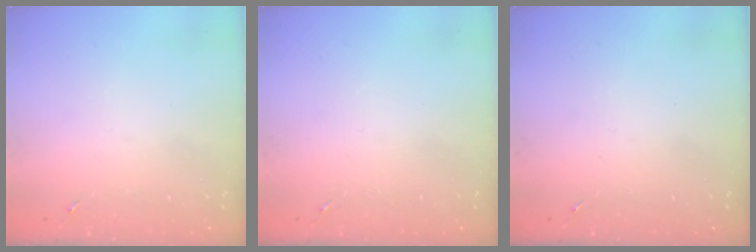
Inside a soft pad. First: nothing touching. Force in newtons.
{"total": 0.0}
{"total": 0.0}